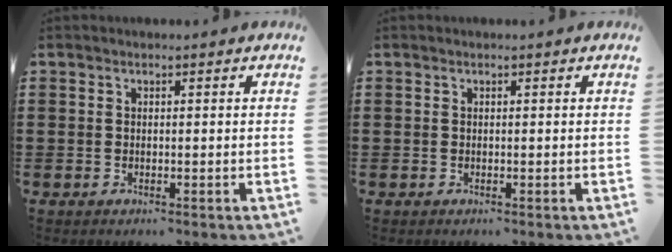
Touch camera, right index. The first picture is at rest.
{"total": 0.0}